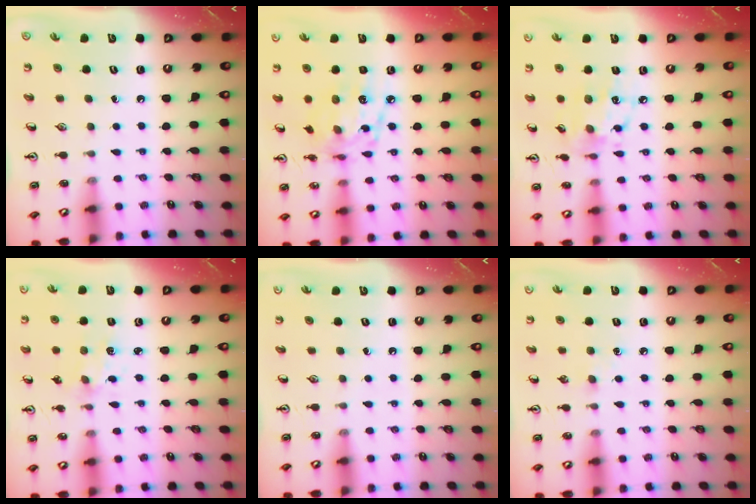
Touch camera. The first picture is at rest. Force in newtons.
{"total": 12.7, "press": 12.7, "slide": 0.7}
{"total": 10.8, "press": 10.8, "slide": 0.7}
{"total": 1.6, "press": 1.6, "slide": 0.5}
{"total": 0.0}
{"total": 4.5, "press": 4.4, "slide": 0.7}